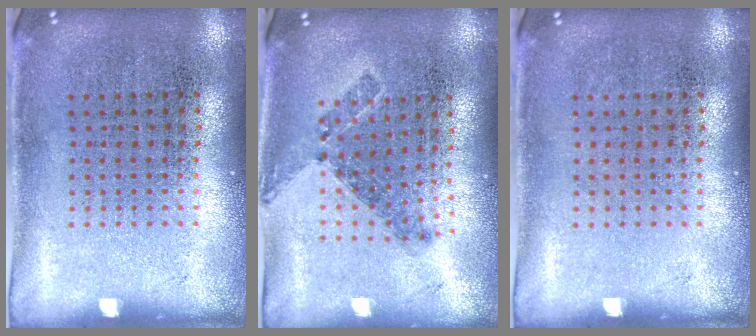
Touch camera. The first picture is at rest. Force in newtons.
{"total": 0.6, "press": 0.5, "slide": 0.3}
{"total": 0.0}